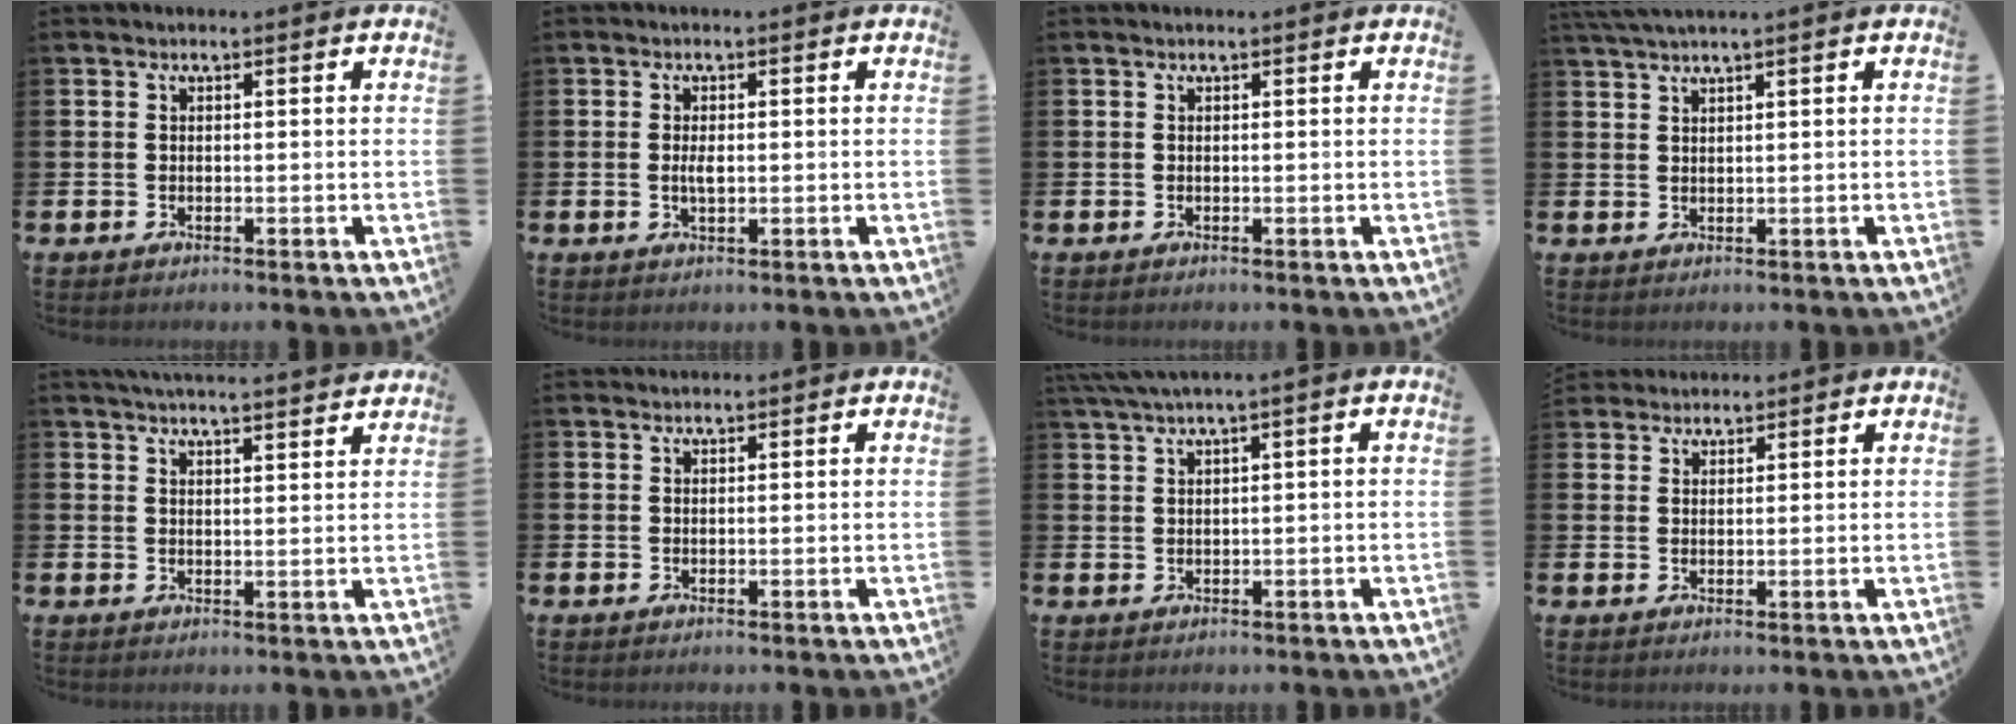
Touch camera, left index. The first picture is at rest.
{"total": 1.9, "force": [0.0, 0.7, 1.7], "torque": [-0.033, 0.001, -0.003]}
{"total": 0.0}
{"total": 2.2, "force": [1.8, -0.3, 1.2], "torque": [-0.032, 0.003, 0.035]}
{"total": 3.9, "force": [3.9, -0.6, 0.5], "torque": [-0.016, -0.021, 0.068]}
{"total": 0.8, "force": [0.8, 0.1, 0.0], "torque": [0.008, -0.002, 0.014]}
{"total": 2.4, "force": [1.5, -0.5, 1.8], "torque": [-0.042, 0.003, 0.028]}
{"total": 2.6, "force": [2.5, 0.8, -0.2], "torque": [-0.001, -0.005, 0.047]}